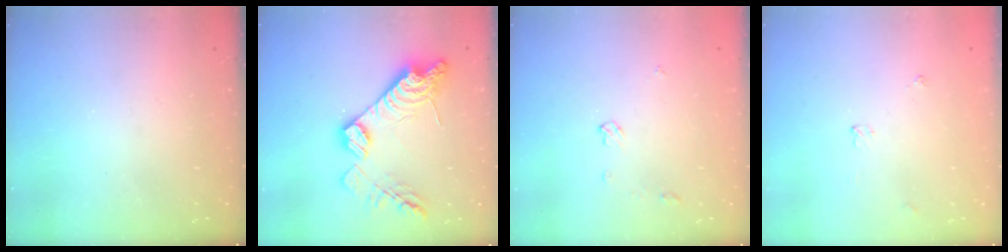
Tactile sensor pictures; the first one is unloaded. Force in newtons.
{"total": 16.3, "press": 16.3, "slide": 0.7}
{"total": 4.3, "press": 4.3, "slide": 0.6}
{"total": 3.3, "press": 3.3, "slide": 0.5}